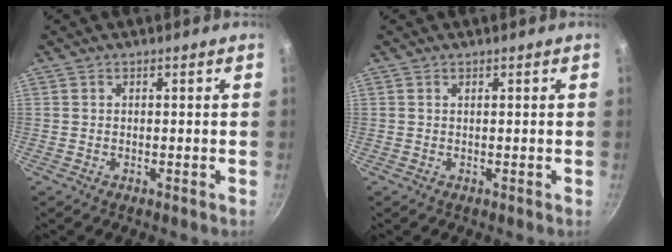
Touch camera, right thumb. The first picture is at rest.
{"total": 0.0}